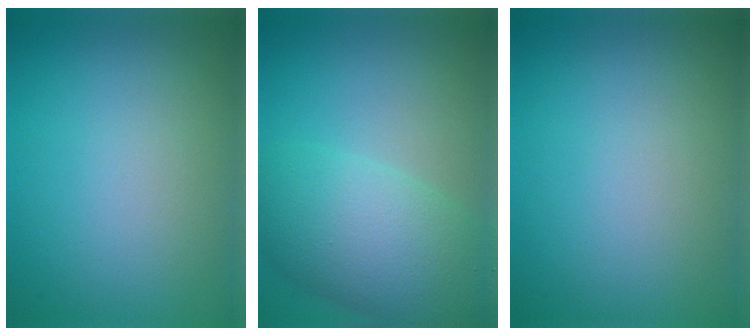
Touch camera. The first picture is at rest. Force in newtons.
{"total": 7.6, "press": 7.6, "slide": 0.3}
{"total": 0.0}